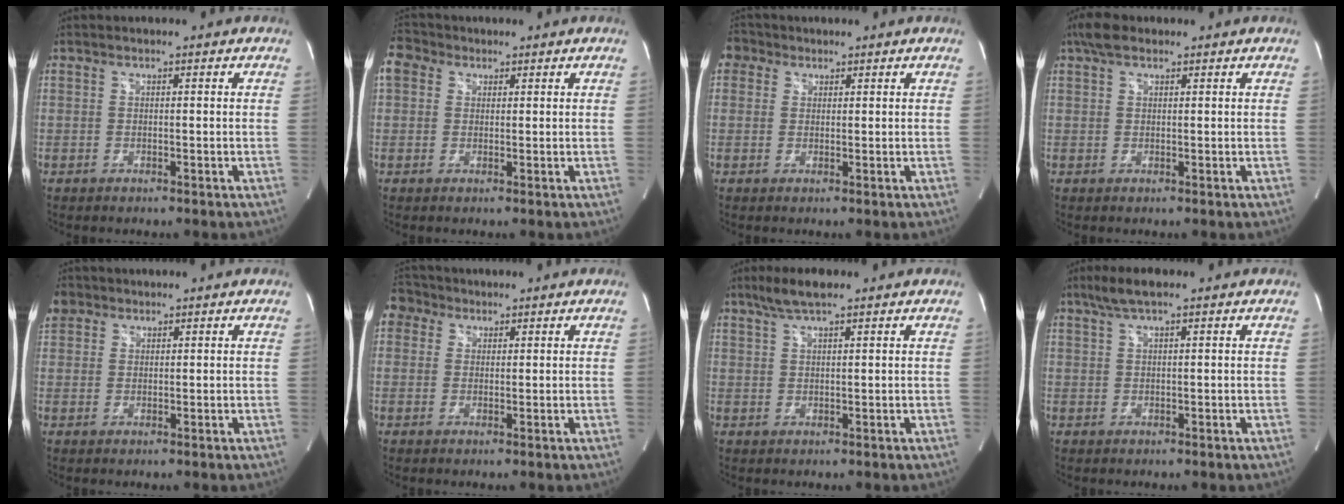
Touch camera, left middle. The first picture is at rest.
{"total": 4.8, "force": [2.2, 3.8, 1.9], "torque": [-0.052, 0.029, 0.044]}
{"total": 3.2, "force": [1.6, 2.7, 0.7], "torque": [-0.013, 0.017, 0.027]}
{"total": 3.5, "force": [2.4, 1.4, 2.0], "torque": [-0.048, 0.022, 0.046]}
{"total": 5.5, "force": [3.3, 4.2, 1.3], "torque": [-0.040, 0.024, 0.068]}
{"total": 3.9, "force": [2.2, 3.2, 0.5], "torque": [-0.014, 0.022, 0.040]}
{"total": 4.7, "force": [3.5, 0.6, 3.1], "torque": [-0.071, 0.014, 0.068]}
{"total": 4.0, "force": [2.8, 0.5, 2.9], "torque": [-0.066, 0.016, 0.055]}